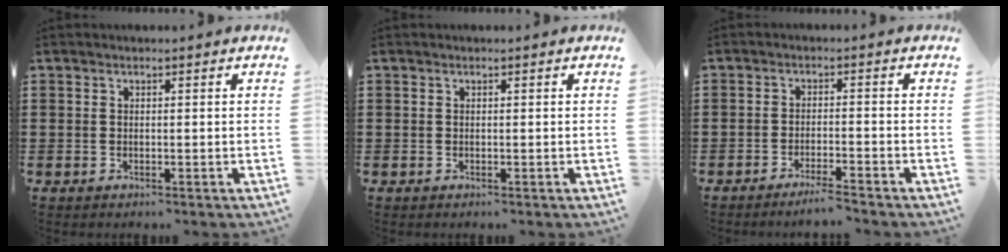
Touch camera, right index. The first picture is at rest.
{"total": 0.0}
{"total": 3.0, "force": [-2.8, -0.3, 1.1], "torque": [-0.019, -0.001, -0.056]}